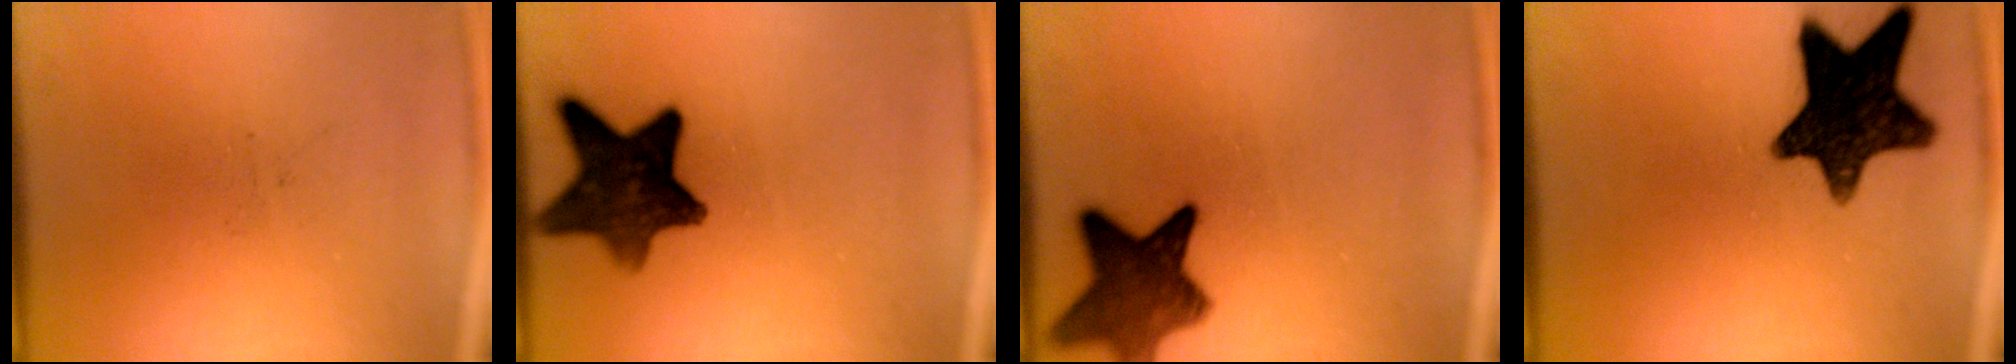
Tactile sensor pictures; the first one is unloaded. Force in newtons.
{"total": 11.4}
{"total": 9.3}
{"total": 14.6}